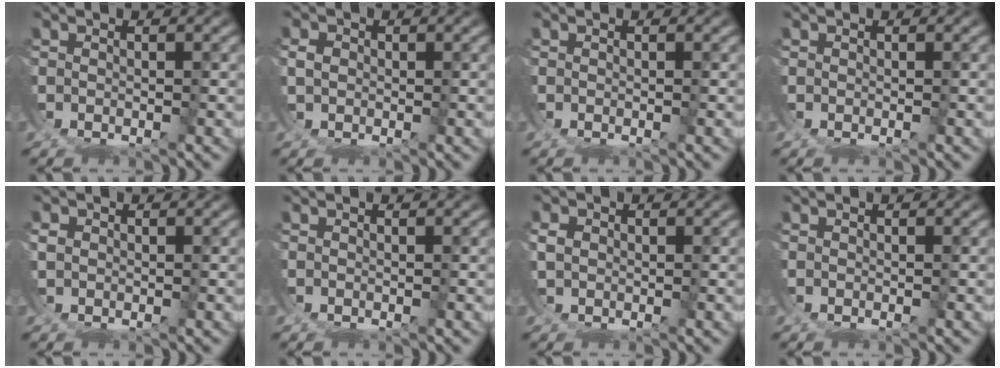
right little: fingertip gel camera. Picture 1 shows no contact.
{"total": 0.8, "force": [0.5, -0.4, 0.4], "torque": [-0.006, -0.004, 0.017]}
{"total": 0.0}
{"total": 0.0}
{"total": 0.8, "force": [0.6, -0.4, 0.3], "torque": [-0.002, 0.000, 0.019]}
{"total": 0.0}
{"total": 0.9, "force": [0.7, -0.2, 0.5], "torque": [-0.008, -0.002, 0.021]}
{"total": 0.0}